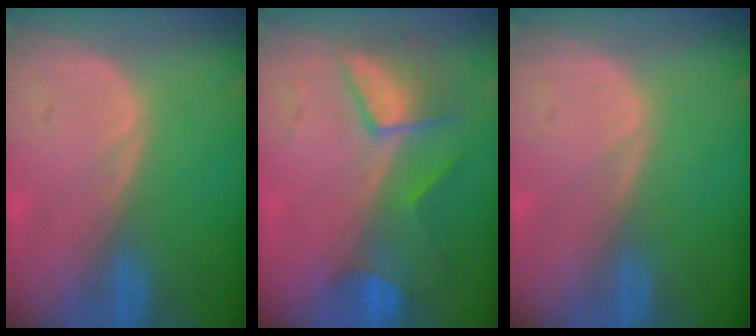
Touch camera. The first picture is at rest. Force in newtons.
{"total": 7.4, "press": 6.7, "slide": 3.3}
{"total": 0.0}